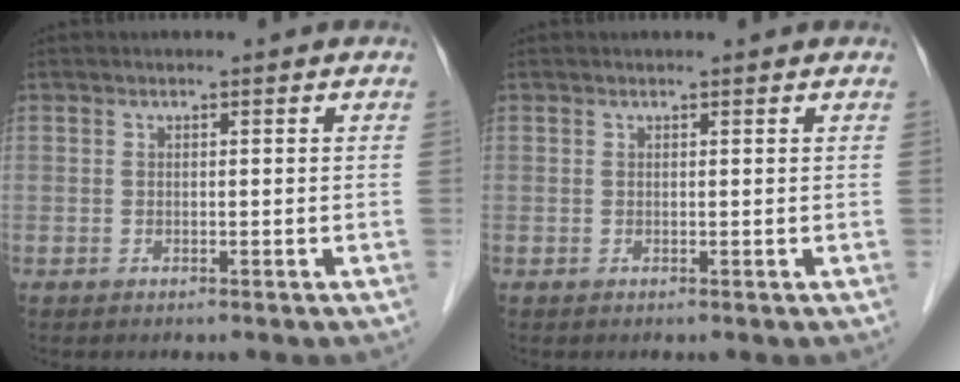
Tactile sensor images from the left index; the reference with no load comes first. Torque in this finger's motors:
{"motor_torque": [0.78, -1.19, 0.03, -0.01]}